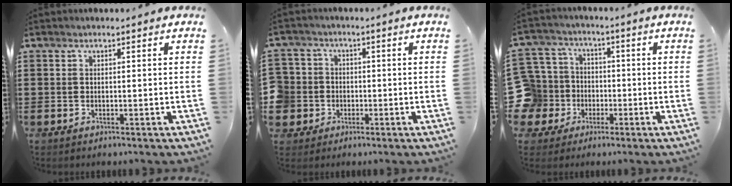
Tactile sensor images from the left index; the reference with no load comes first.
{"total": 4.8, "force": [-0.9, 4.7, 0.4], "torque": [-0.050, 0.003, -0.024]}
{"total": 9.4, "force": [-2.1, 8.9, 2.2], "torque": [-0.112, 0.014, -0.042]}